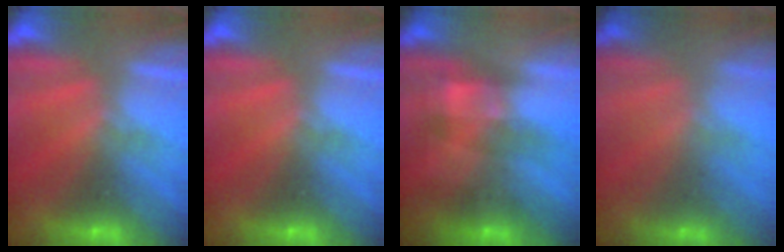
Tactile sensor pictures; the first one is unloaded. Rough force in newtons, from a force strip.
{"total": 0.0}
{"total": 5.3}
{"total": 1.6}